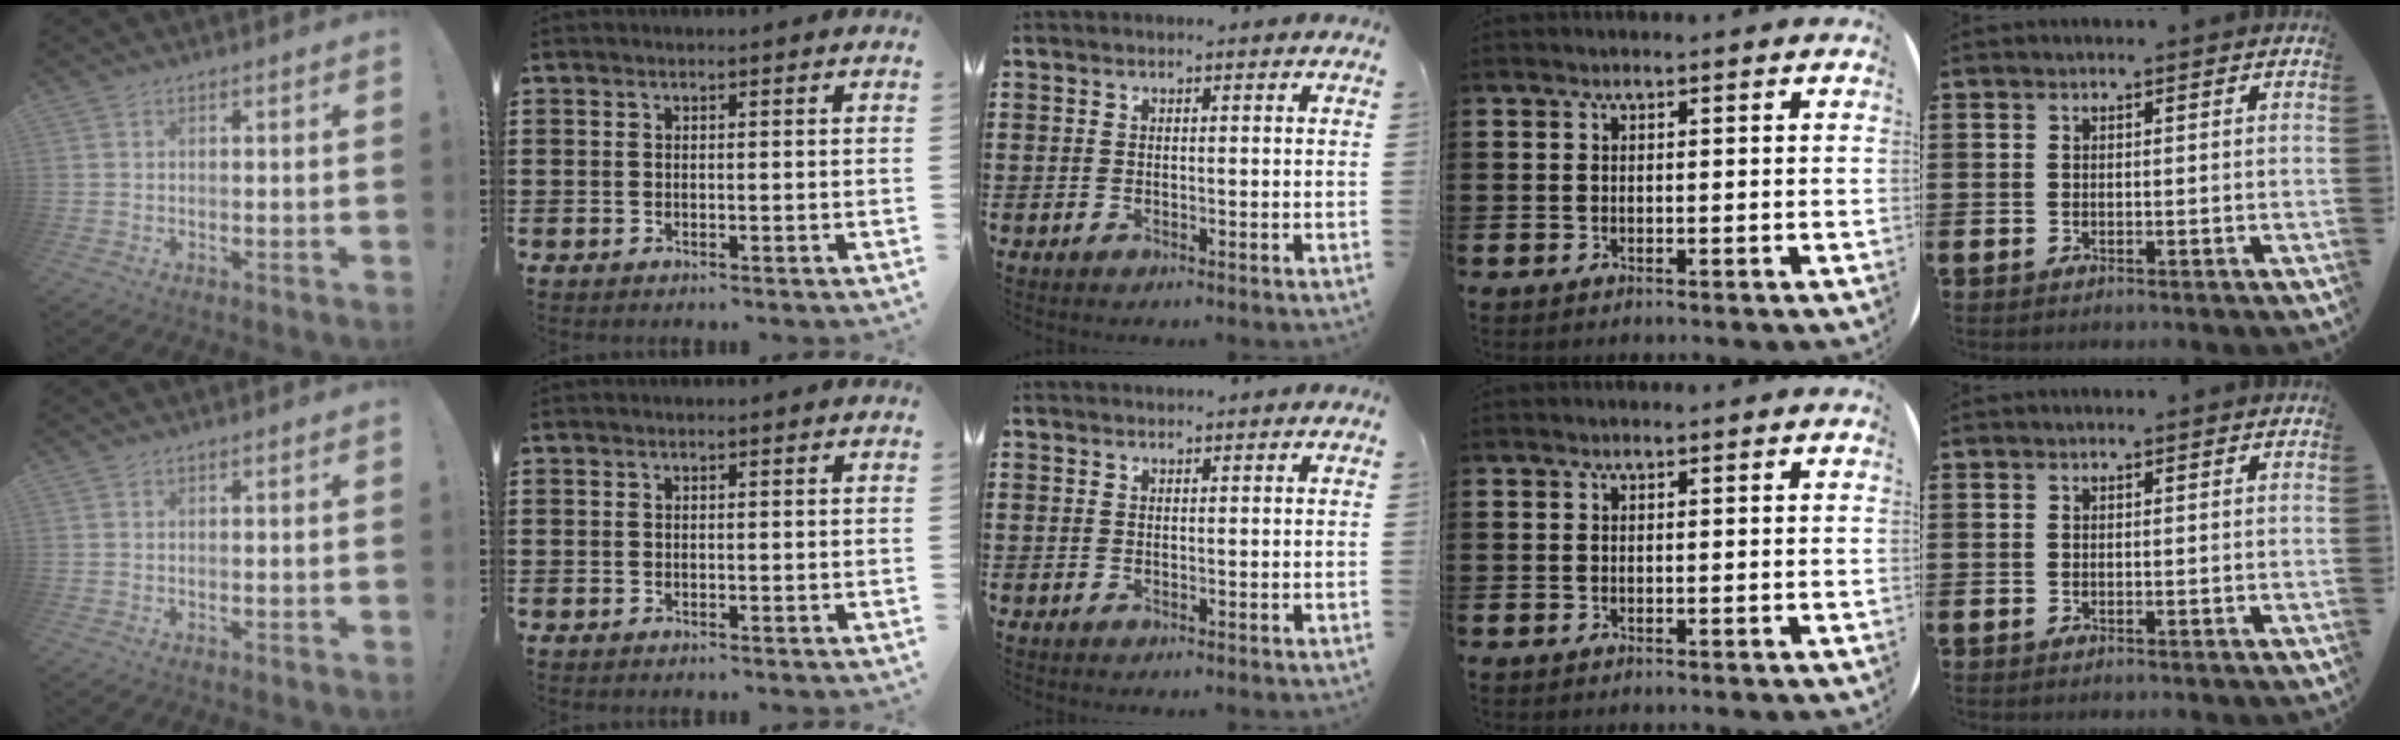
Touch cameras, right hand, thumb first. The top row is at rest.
{"middle": {"total": 0.7, "force": [0.7, 0.2, 0.0], "torque": [-0.002, 0.000, 0.014]}}